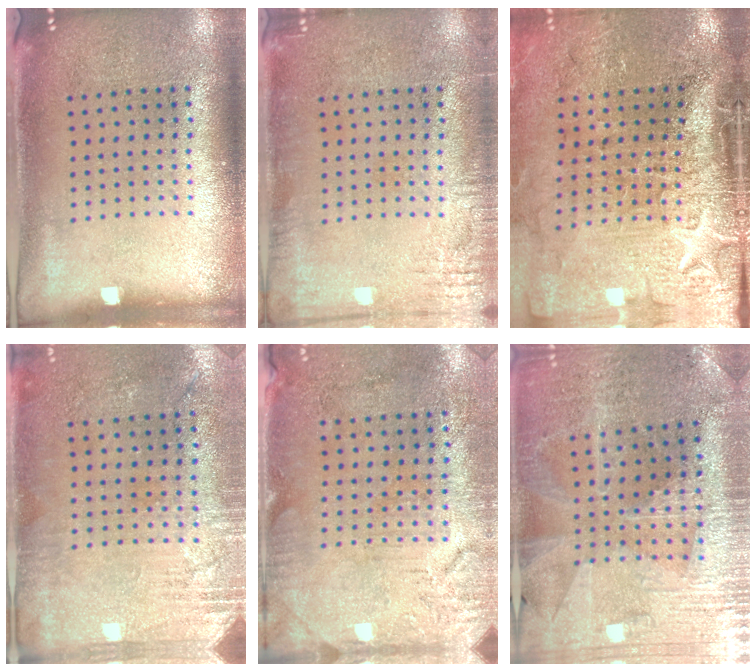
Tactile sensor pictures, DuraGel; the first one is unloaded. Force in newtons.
{"total": 2.3, "press": 2.3, "slide": 0.3}
{"total": 4.6, "press": 3.7, "slide": 2.7}
{"total": 2.8, "press": 2.4, "slide": 1.5}
{"total": 3.2, "press": 2.6, "slide": 1.8}
{"total": 2.0, "press": 2.0, "slide": 0.3}